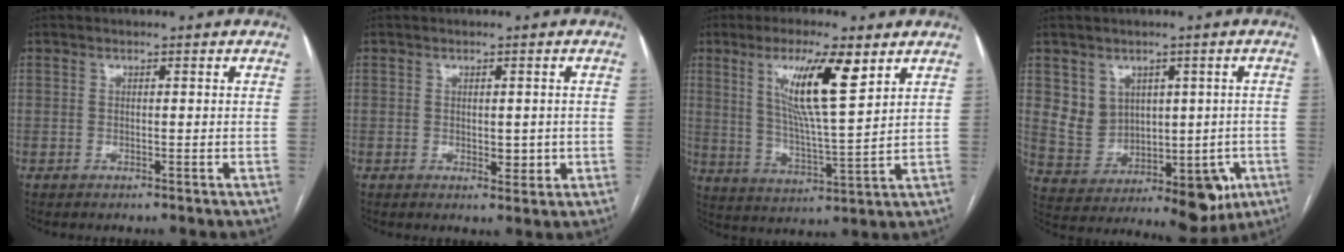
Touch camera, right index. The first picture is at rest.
{"total": 2.8, "force": [-0.4, 1.5, 2.4], "torque": [-0.028, -0.001, 0.001]}
{"total": 11.8, "force": [5.6, 0.8, 10.3], "torque": [-0.191, -0.004, 0.102]}
{"total": 12.2, "force": [0.3, 10.3, 6.6], "torque": [-0.092, 0.039, 0.047]}